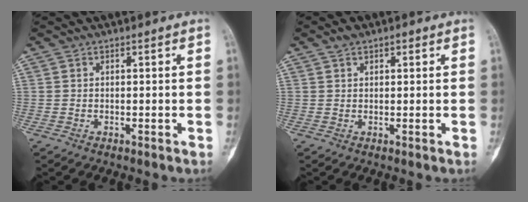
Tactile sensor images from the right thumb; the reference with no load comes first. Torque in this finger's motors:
{"motor_torque": [2.17, 2.84, 0.05, -0.11, 0.06]}